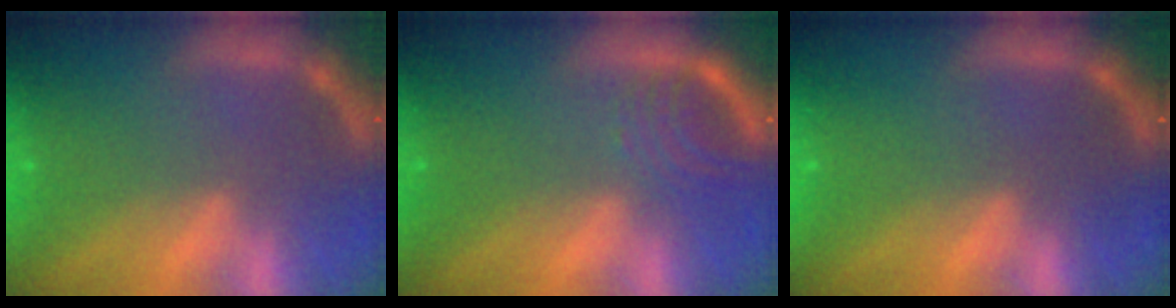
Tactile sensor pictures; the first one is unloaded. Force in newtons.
{"total": 3.0}
{"total": 0.0}